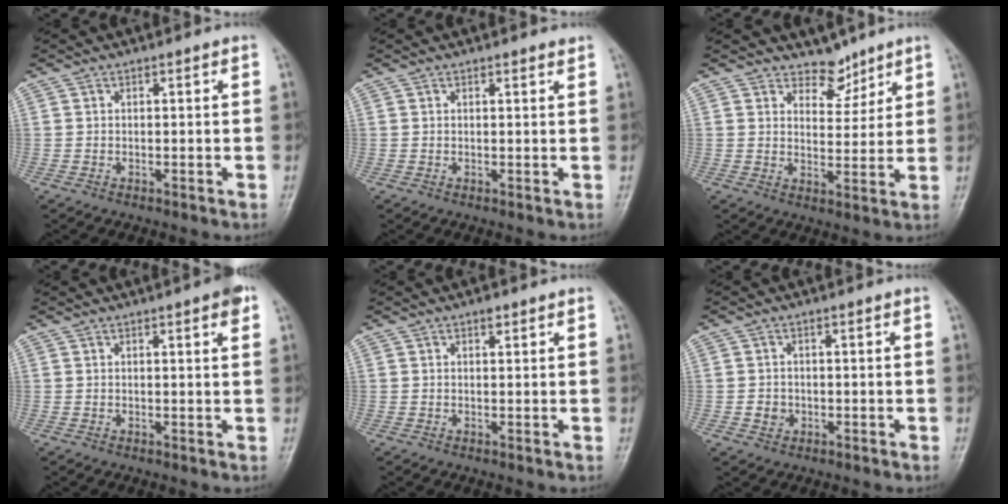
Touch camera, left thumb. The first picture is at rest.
{"total": 1.3, "force": [1.1, 0.2, 0.6], "torque": [-0.004, -0.003, 0.015]}
{"total": 5.0, "force": [4.2, 2.6, 0.8], "torque": [0.017, -0.034, 0.070]}
{"total": 3.5, "force": [1.9, 0.6, 2.9], "torque": [-0.033, -0.003, 0.020]}
{"total": 1.2, "force": [0.8, 0.5, 0.8], "torque": [-0.006, -0.003, 0.012]}
{"total": 2.0, "force": [-0.4, 1.8, 0.7], "torque": [-0.002, 0.005, -0.004]}